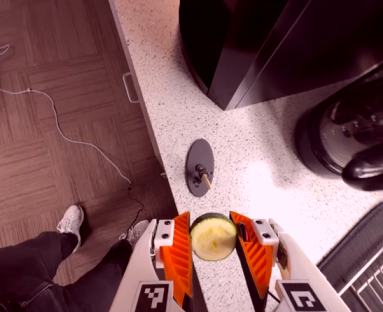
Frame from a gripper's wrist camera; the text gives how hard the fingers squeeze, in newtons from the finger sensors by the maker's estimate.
{"total": 10.7, "left": 11.1, "right": 10.3}